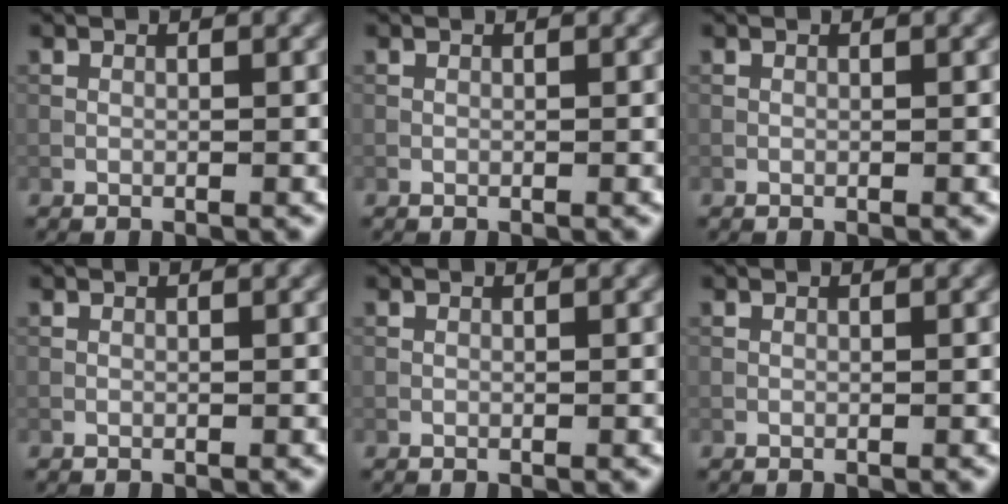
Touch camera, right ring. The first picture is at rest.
{"total": 0.0}
{"total": 0.0}
{"total": 0.0}
{"total": 0.0}
{"total": 0.0}